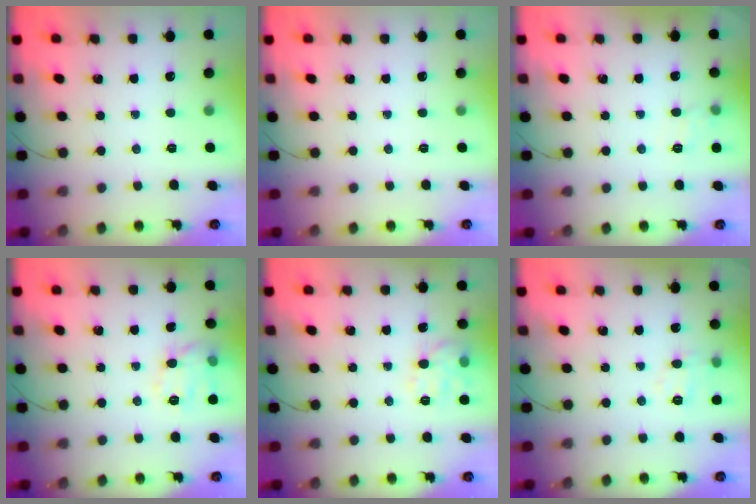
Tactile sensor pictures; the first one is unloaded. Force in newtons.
{"total": 0.0}
{"total": 7.1, "press": 6.9, "slide": 1.7}
{"total": 8.9, "press": 8.9, "slide": 0.7}
{"total": 11.1, "press": 11.1, "slide": 0.4}
{"total": 7.7, "press": 7.5, "slide": 1.5}